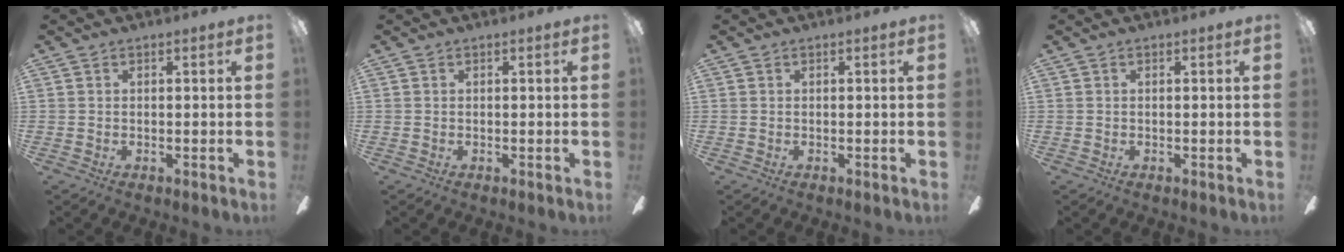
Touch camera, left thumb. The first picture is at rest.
{"total": 0.0}
{"total": 0.0}
{"total": 0.0}